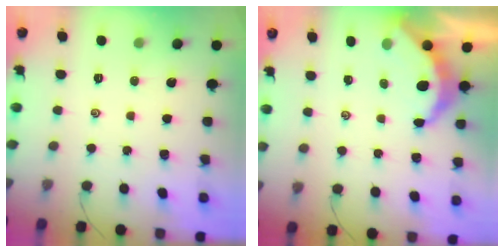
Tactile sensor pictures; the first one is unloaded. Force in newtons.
{"total": 6.5, "press": 6.5, "slide": 0.5}